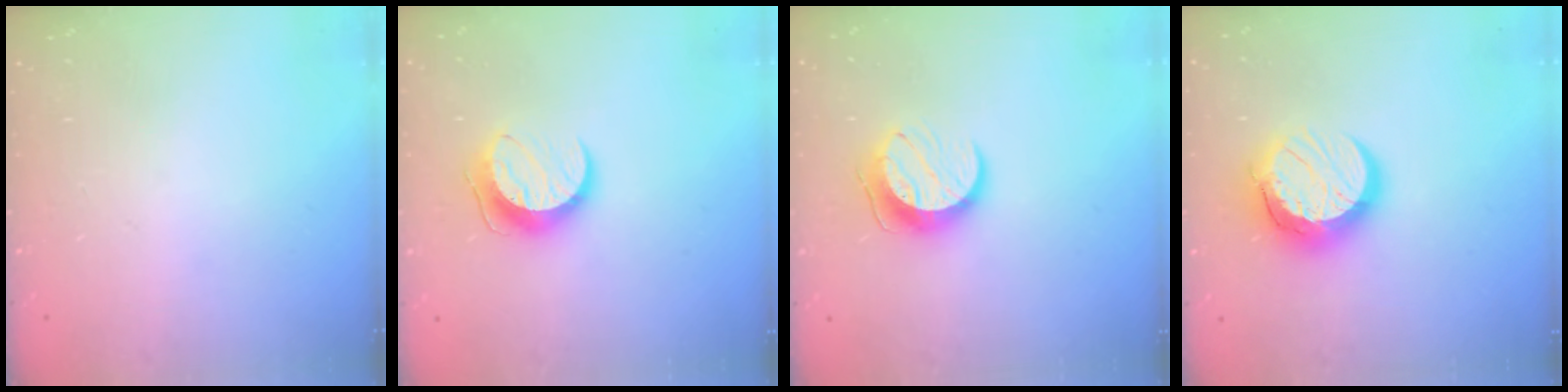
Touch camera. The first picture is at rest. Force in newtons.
{"total": 9.8, "press": 9.8, "slide": 0.1}
{"total": 10.1, "press": 10.1, "slide": 0.4}
{"total": 13.1, "press": 13.1, "slide": 1.2}